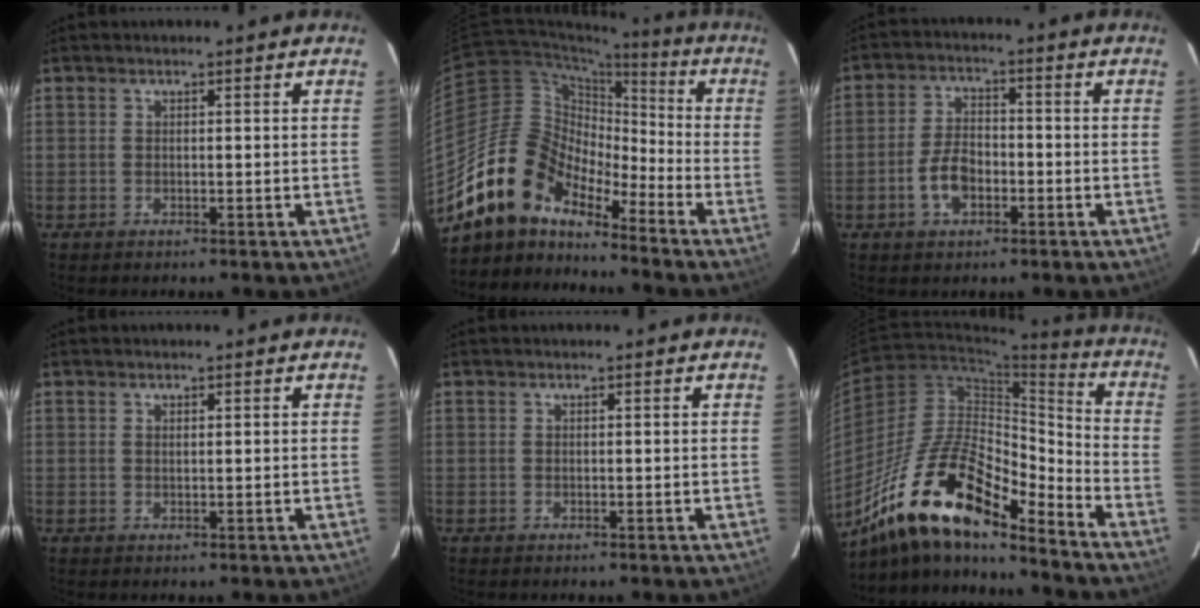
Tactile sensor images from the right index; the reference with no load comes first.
{"total": 14.7, "force": [-12.4, 6.1, 5.0], "torque": [-0.093, 0.020, -0.240]}
{"total": 6.7, "force": [-2.6, 3.8, 4.8], "torque": [-0.100, 0.010, -0.043]}
{"total": 0.5, "force": [0.3, 0.2, 0.4], "torque": [-0.007, 0.001, 0.007]}
{"total": 0.0}
{"total": 20.0, "force": [-14.9, 5.6, 12.1], "torque": [-0.221, -0.005, -0.278]}